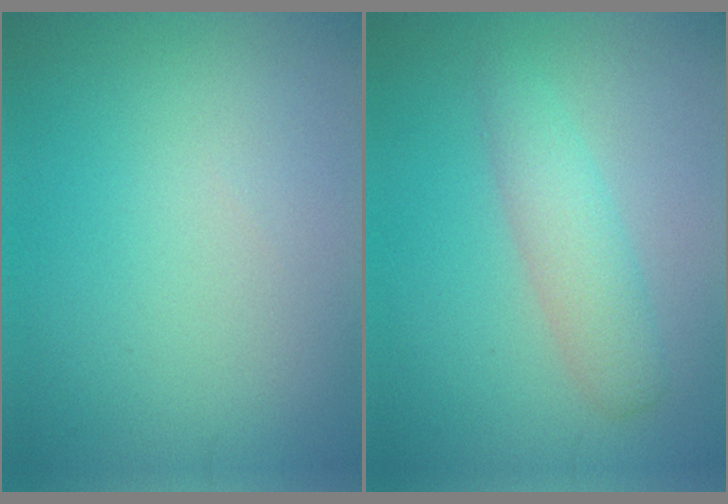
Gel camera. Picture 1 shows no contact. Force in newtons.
{"total": 3.1, "press": 3.1, "slide": 0.1}